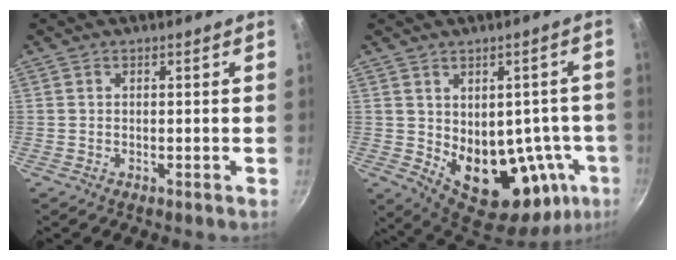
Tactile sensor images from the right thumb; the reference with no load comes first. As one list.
[{"total": 18.8, "force": [-2.8, 12.2, 14.0], "torque": [-0.129, -0.004, -0.009]}]